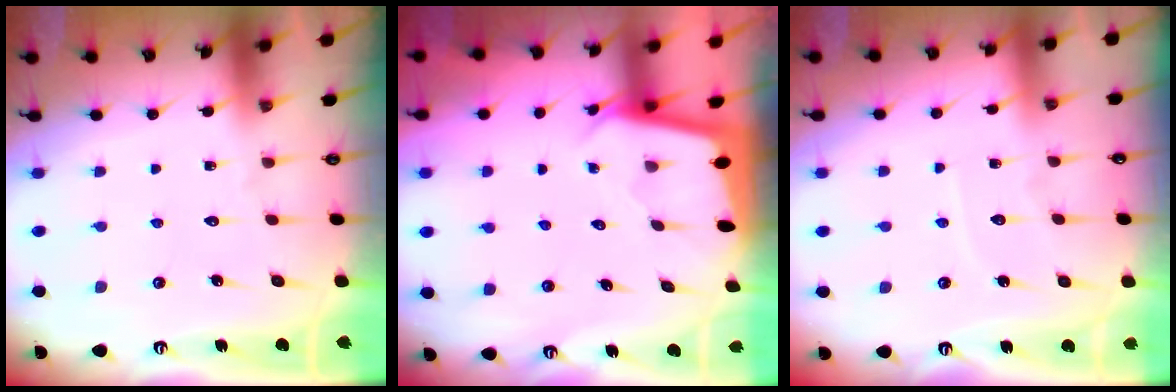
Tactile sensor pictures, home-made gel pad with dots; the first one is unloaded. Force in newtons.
{"total": 2.1, "press": 2.1, "slide": 0.1}
{"total": 3.9, "press": 3.9, "slide": 0.1}